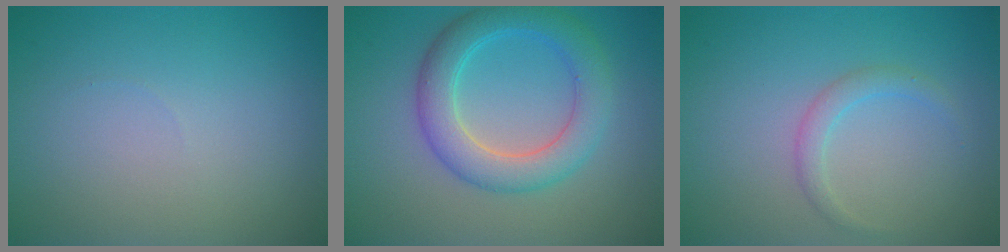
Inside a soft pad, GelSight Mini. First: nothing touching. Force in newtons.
{"total": 5.1, "press": 5.1, "slide": 0.2}
{"total": 1.5, "press": 1.5, "slide": 0.1}